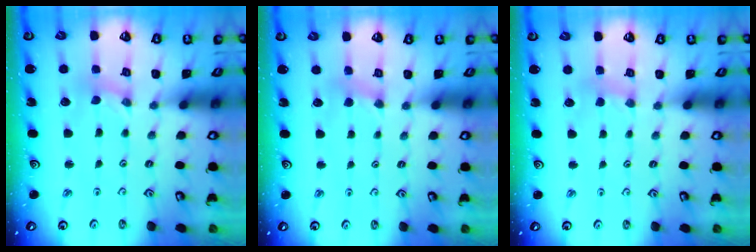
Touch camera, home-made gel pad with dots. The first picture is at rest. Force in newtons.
{"total": 2.5, "press": 2.5, "slide": 0.5}
{"total": 2.5, "press": 2.5, "slide": 0.4}